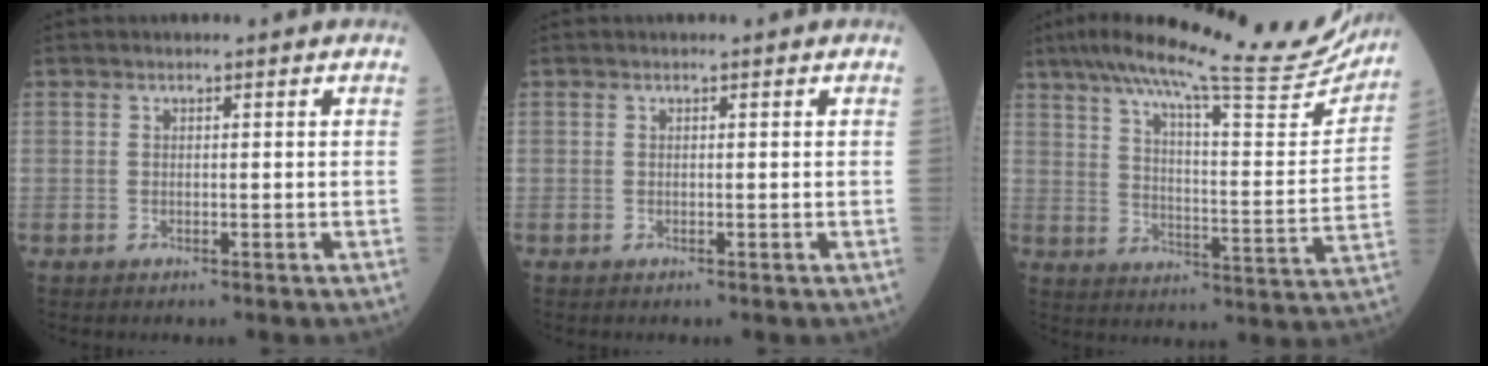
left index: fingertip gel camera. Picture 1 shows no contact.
{"total": 0.0}
{"total": 25.6, "force": [22.3, 2.5, 12.2], "torque": [-0.201, -0.028, 0.300]}